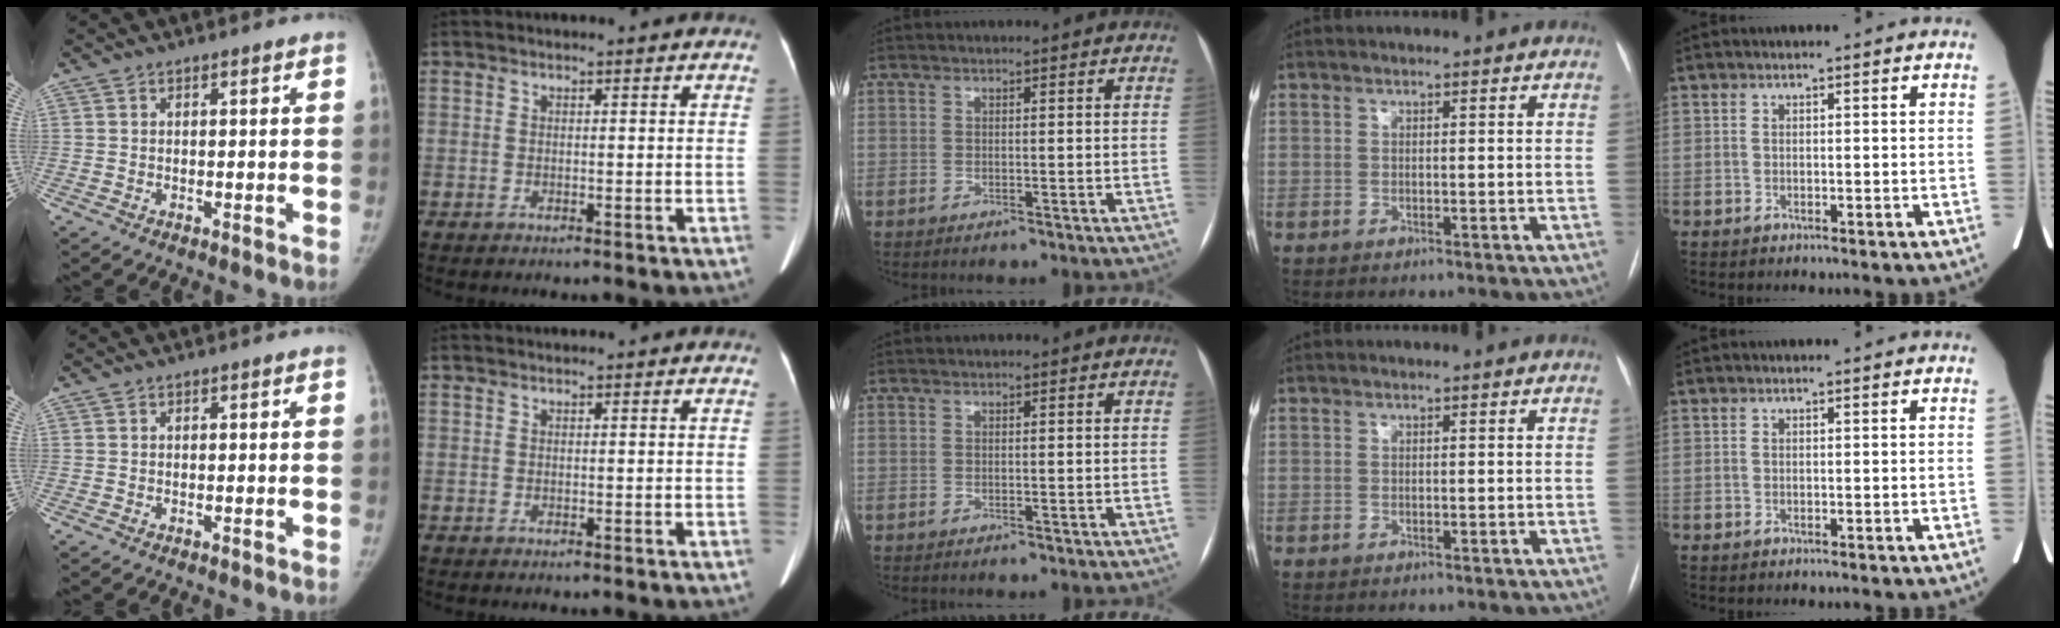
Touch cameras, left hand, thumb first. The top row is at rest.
{}